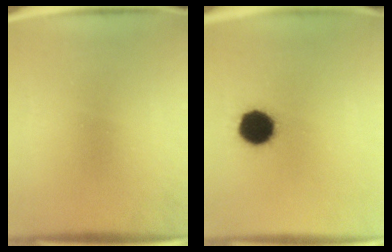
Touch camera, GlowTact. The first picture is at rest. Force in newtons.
{"total": 12.5}